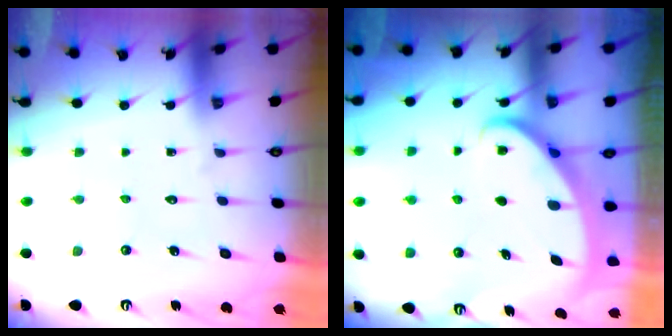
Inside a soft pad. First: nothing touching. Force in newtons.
{"total": 2.5, "press": 2.5, "slide": 0.3}